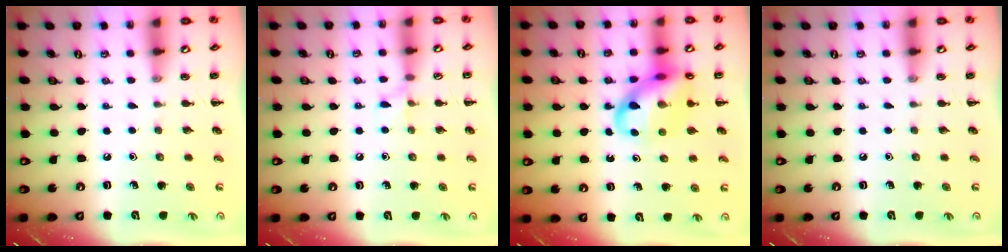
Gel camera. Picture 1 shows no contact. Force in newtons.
{"total": 5.1, "press": 4.8, "slide": 1.7}
{"total": 15.2, "press": 15.0, "slide": 2.6}
{"total": 0.0}